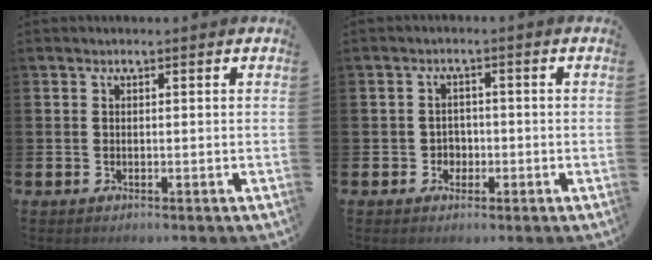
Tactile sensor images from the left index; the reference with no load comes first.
{"total": 2.2, "force": [-0.7, 2.0, 0.5], "torque": [-0.014, 0.006, -0.019]}